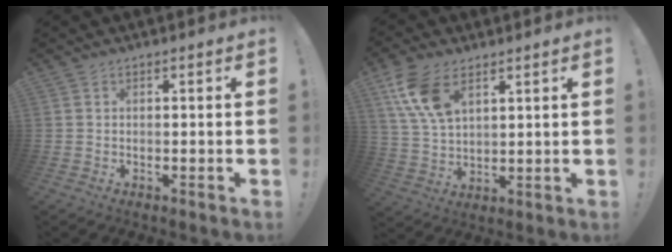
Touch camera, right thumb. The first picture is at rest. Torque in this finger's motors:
{"motor_torque": [-0.44, 0.91, 0.76, 0.90, 0.09]}